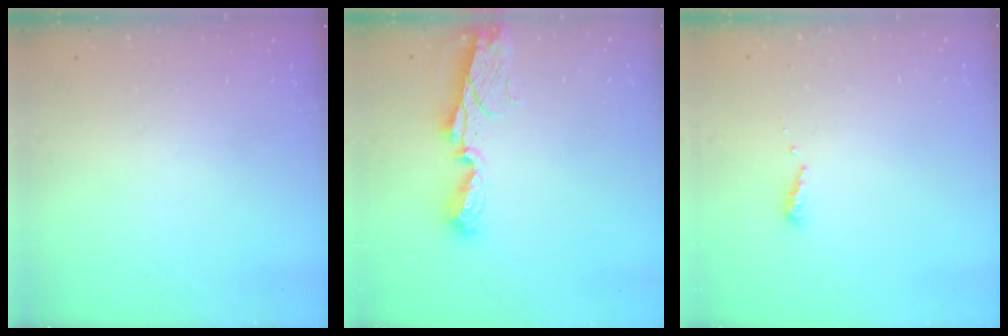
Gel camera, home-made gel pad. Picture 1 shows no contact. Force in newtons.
{"total": 8.4, "press": 8.4, "slide": 1.1}
{"total": 5.3, "press": 5.3, "slide": 0.5}